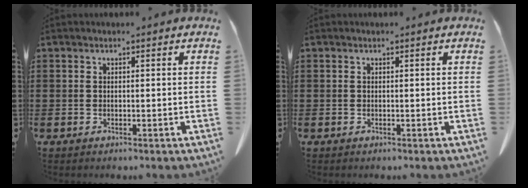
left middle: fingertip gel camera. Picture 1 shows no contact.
{"total": 0.0}